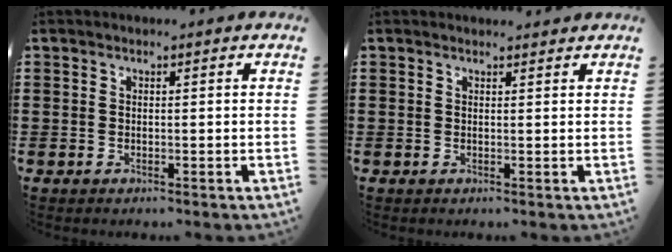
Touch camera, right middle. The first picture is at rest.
{"total": 0.9, "force": [0.9, 0.2, 0.1], "torque": [0.003, -0.002, 0.015]}